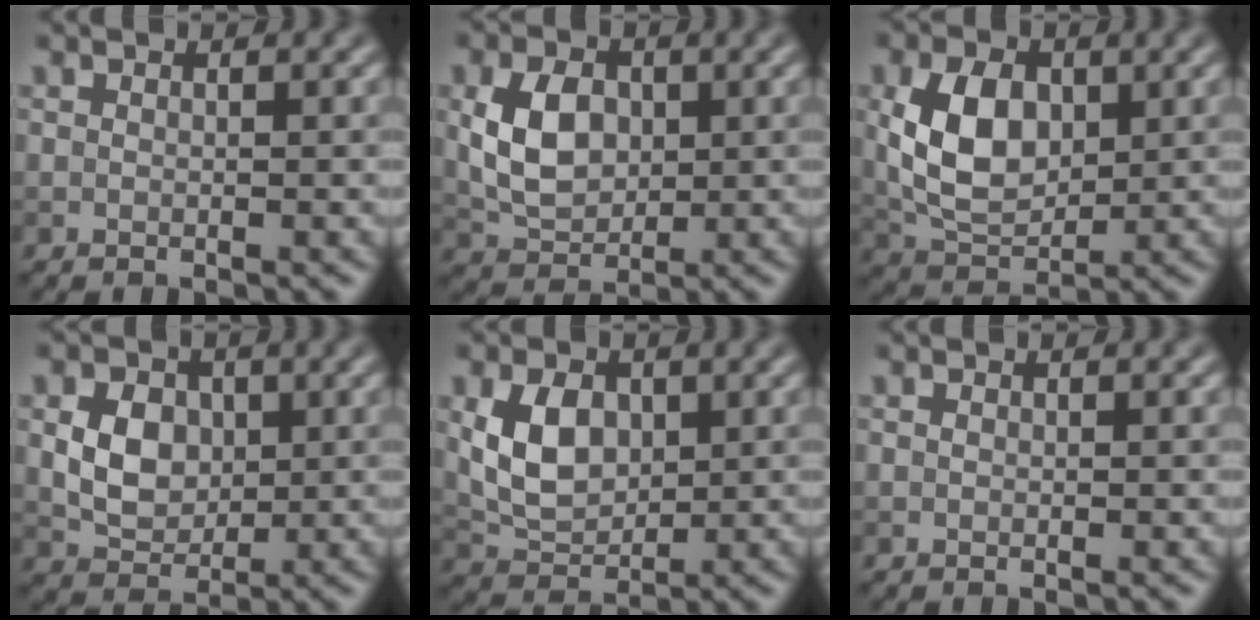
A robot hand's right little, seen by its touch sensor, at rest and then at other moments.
{"total": 5.0, "force": [0.5, 3.6, 3.5], "torque": [-0.077, 0.000, 0.010]}
{"total": 6.4, "force": [0.8, 4.3, 4.7], "torque": [-0.102, 0.000, 0.019]}
{"total": 4.2, "force": [0.5, 3.3, 2.7], "torque": [-0.053, -0.004, 0.007]}
{"total": 4.9, "force": [0.8, 3.4, 3.4], "torque": [-0.076, -0.002, 0.017]}
{"total": 0.0}